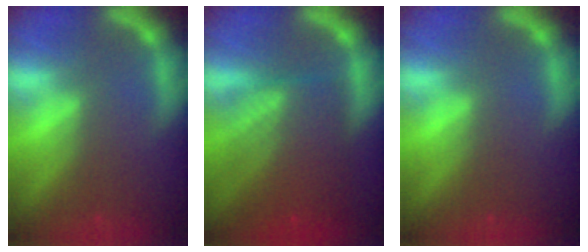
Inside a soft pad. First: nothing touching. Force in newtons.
{"total": 9.0}
{"total": 0.0}